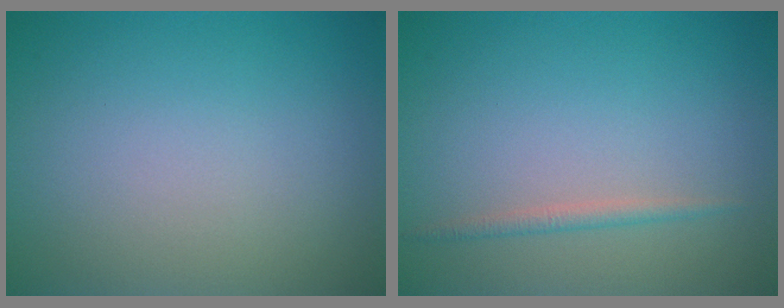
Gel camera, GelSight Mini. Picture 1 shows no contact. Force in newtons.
{"total": 1.1, "press": 1.1, "slide": 0.1}